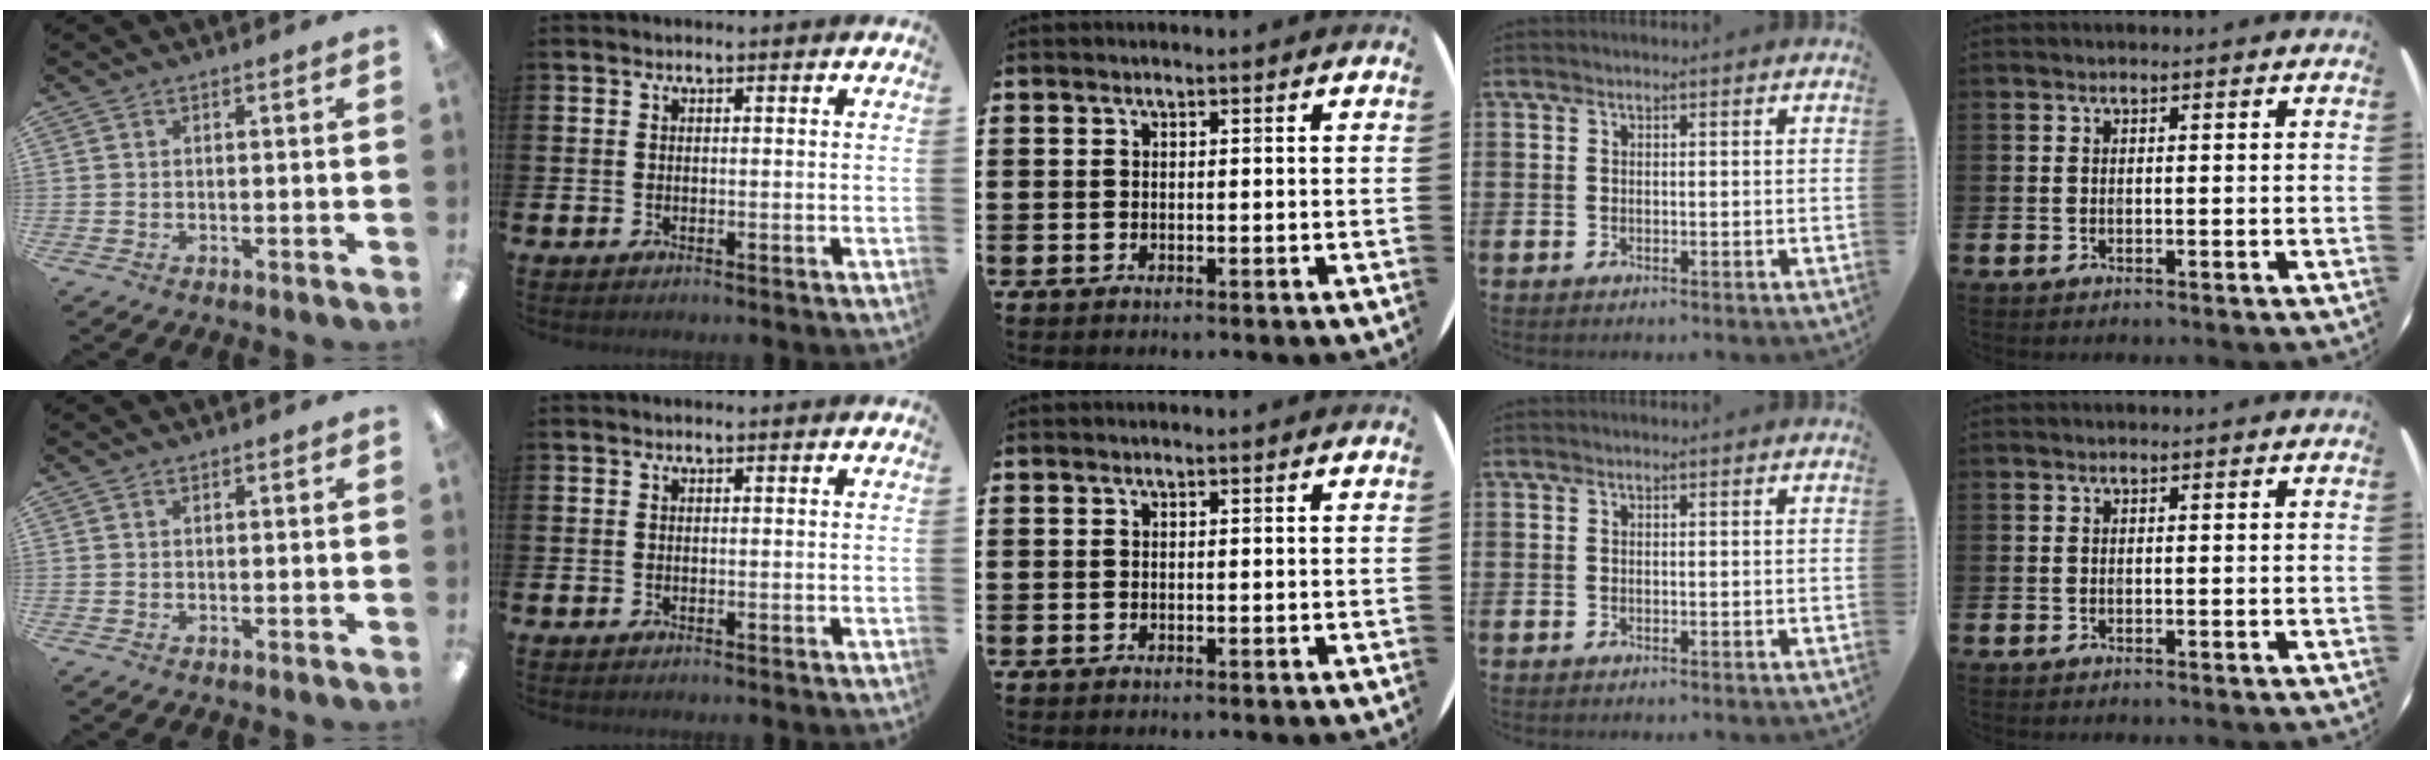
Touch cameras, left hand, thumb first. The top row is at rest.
{"thumb": {"total": 0.5, "force": [0.3, 0.4, 0.3], "torque": [-0.006, 0.003, 0.005]}}